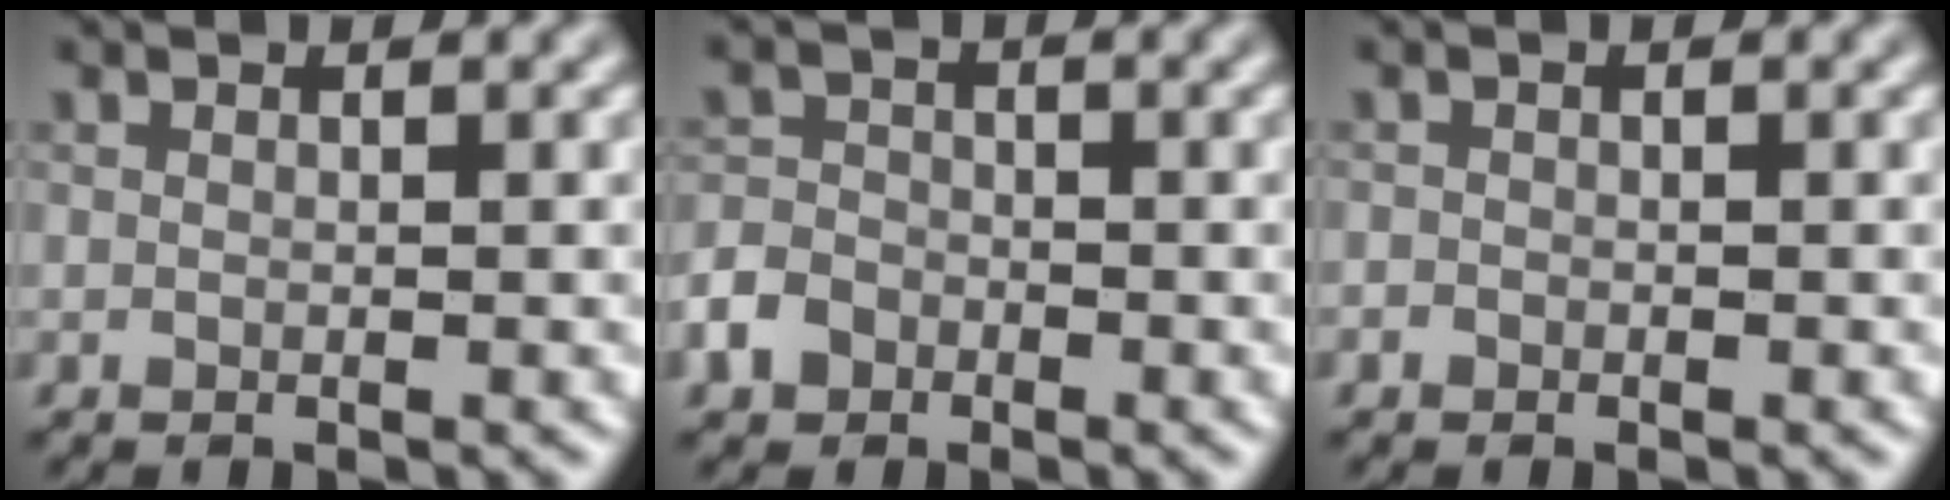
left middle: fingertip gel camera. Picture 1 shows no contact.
{"total": 2.9, "force": [-1.6, 2.2, 0.9], "torque": [-0.018, -0.002, -0.038]}
{"total": 0.6, "force": [-0.3, 0.5, 0.0], "torque": [0.002, -0.004, -0.006]}